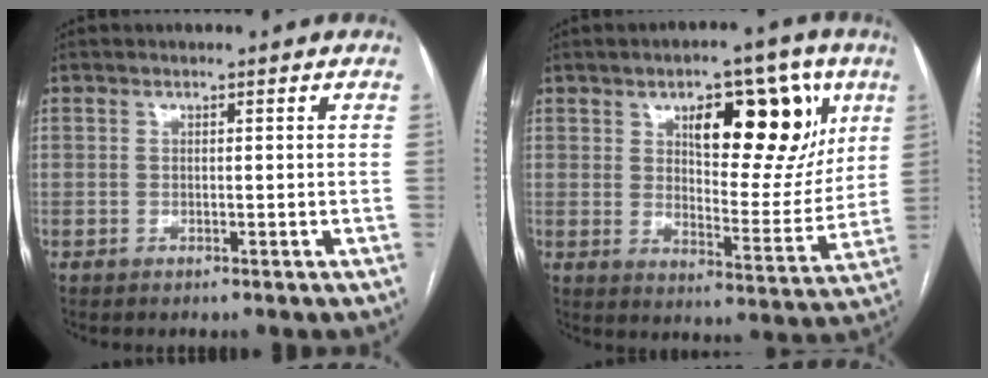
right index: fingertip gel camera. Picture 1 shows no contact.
{"total": 16.0, "force": [7.0, 6.2, 13.0], "torque": [-0.162, 0.013, 0.106]}